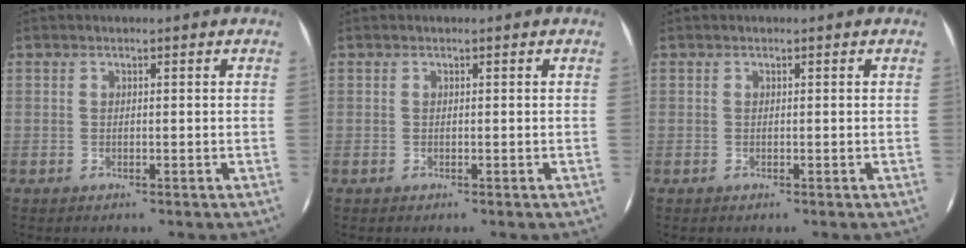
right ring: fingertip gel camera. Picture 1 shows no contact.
{"total": 0.0}
{"total": 0.0}